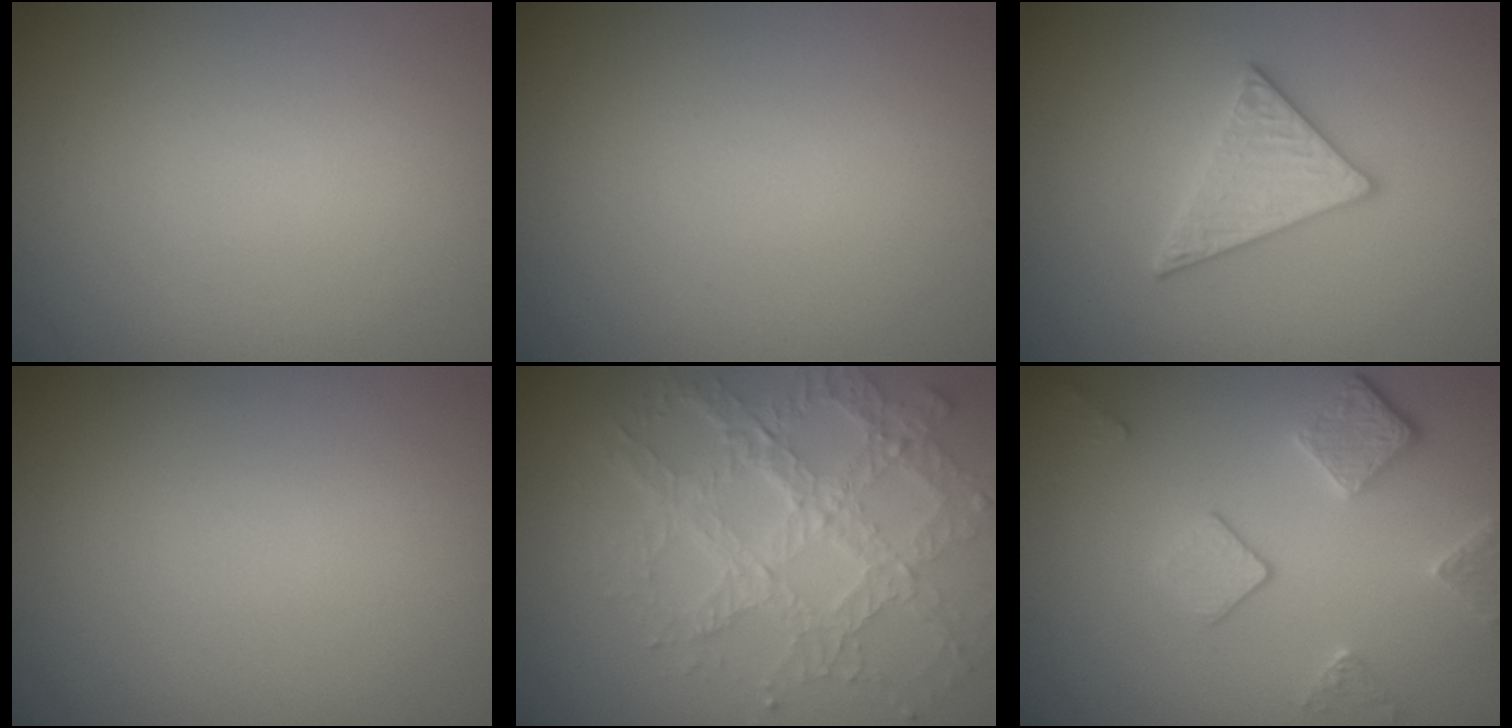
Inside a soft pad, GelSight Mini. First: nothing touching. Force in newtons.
{"total": 0.0}
{"total": 2.9, "press": 2.8, "slide": 0.5}
{"total": 0.0}
{"total": 7.0, "press": 5.1, "slide": 4.8}
{"total": 3.8, "press": 2.9, "slide": 2.4}